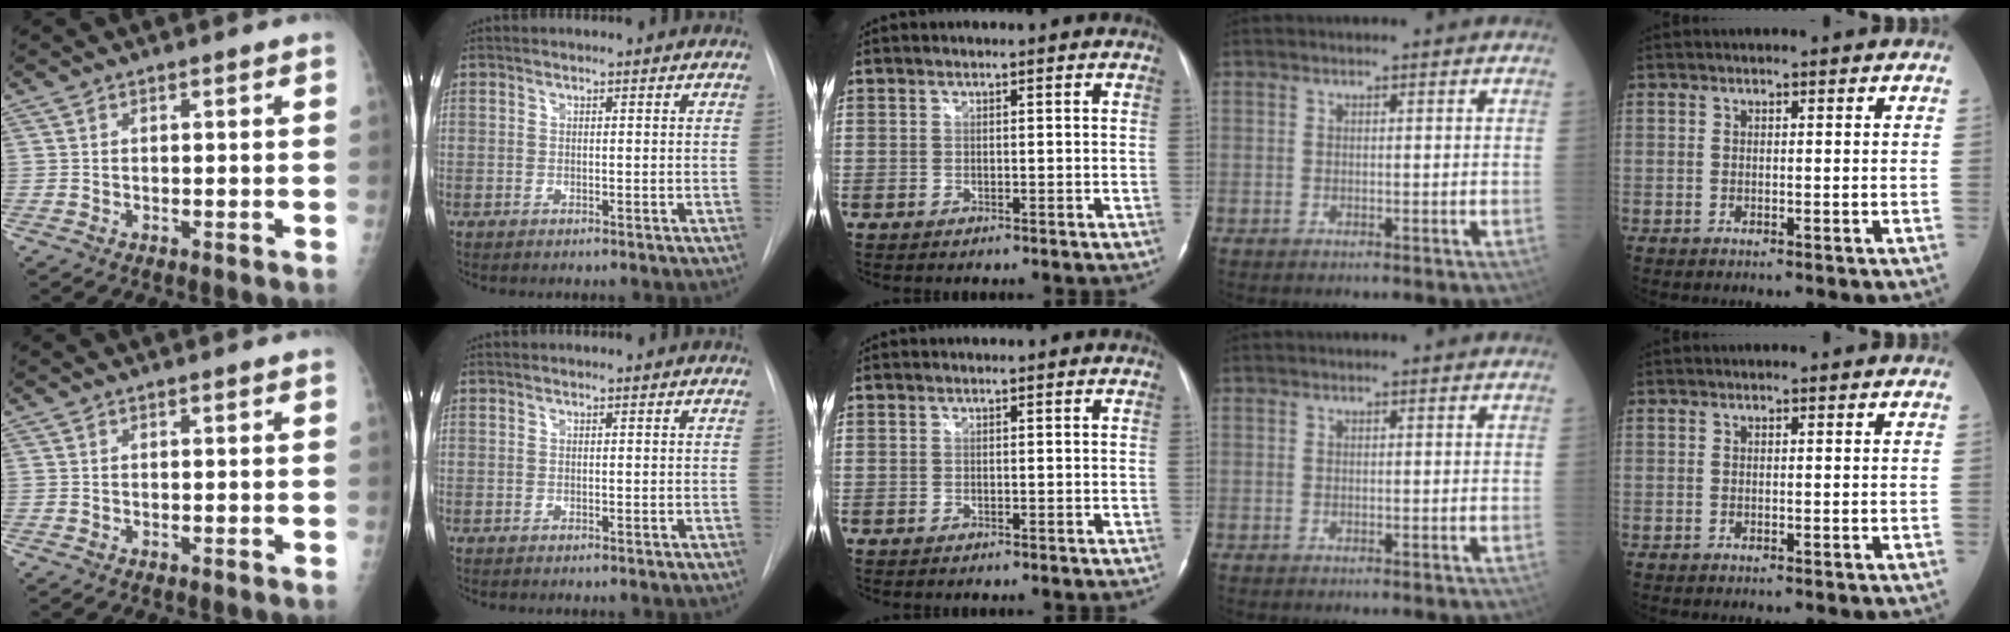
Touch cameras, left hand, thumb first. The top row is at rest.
{}